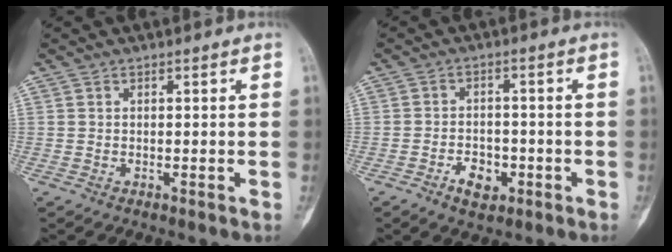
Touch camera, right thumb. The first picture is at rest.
{"total": 5.1, "force": [-2.5, 3.3, 3.0], "torque": [-0.034, 0.017, -0.038]}